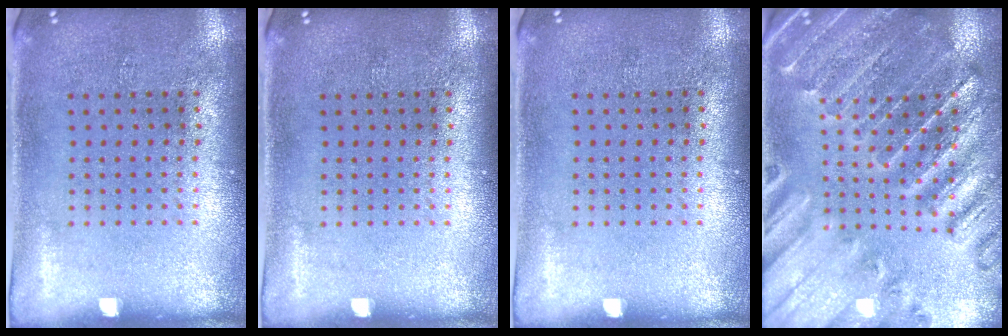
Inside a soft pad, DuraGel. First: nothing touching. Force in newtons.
{"total": 0.0}
{"total": 0.0}
{"total": 2.0, "press": 2.0, "slide": 0.1}